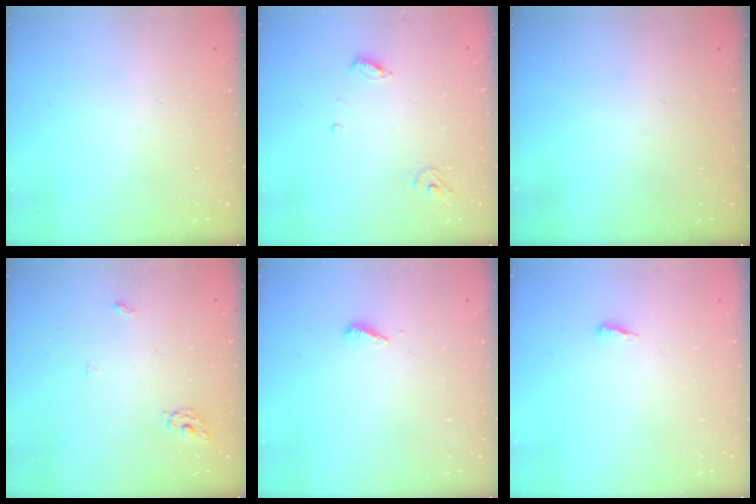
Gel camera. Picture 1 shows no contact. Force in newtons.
{"total": 3.6, "press": 3.6, "slide": 0.3}
{"total": 0.0}
{"total": 4.4, "press": 4.4, "slide": 0.3}
{"total": 2.8, "press": 2.8, "slide": 0.2}
{"total": 7.7, "press": 4.9, "slide": 5.9}